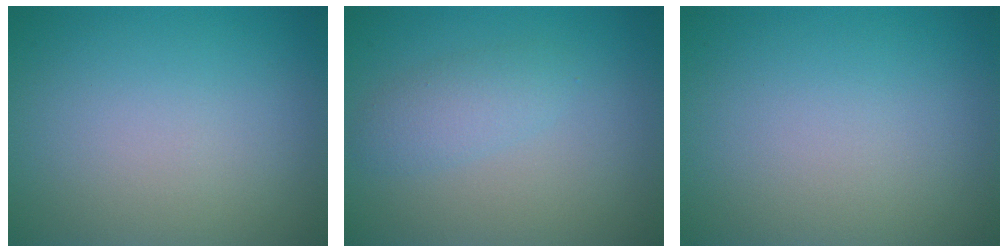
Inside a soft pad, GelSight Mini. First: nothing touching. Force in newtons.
{"total": 2.0, "press": 2.0, "slide": 0.1}
{"total": 0.0}